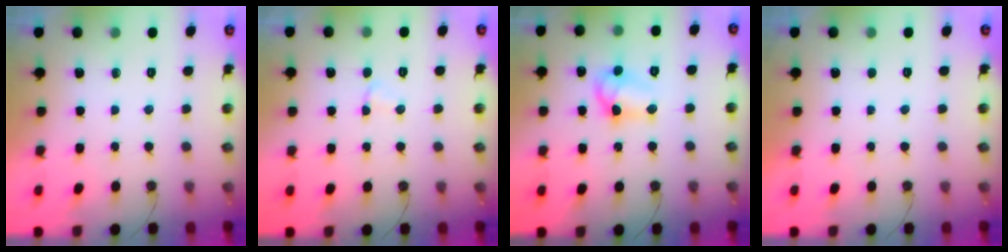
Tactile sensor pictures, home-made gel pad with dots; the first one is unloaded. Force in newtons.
{"total": 2.5, "press": 2.5, "slide": 0.4}
{"total": 9.6, "press": 9.6, "slide": 1.0}
{"total": 0.0}